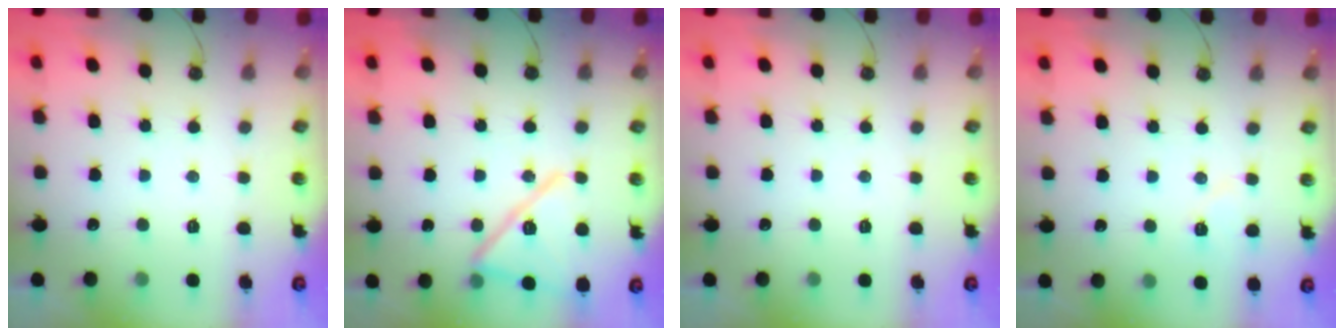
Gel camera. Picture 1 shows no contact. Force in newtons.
{"total": 15.8, "press": 15.8, "slide": 0.5}
{"total": 0.0}
{"total": 5.6, "press": 5.6, "slide": 0.7}